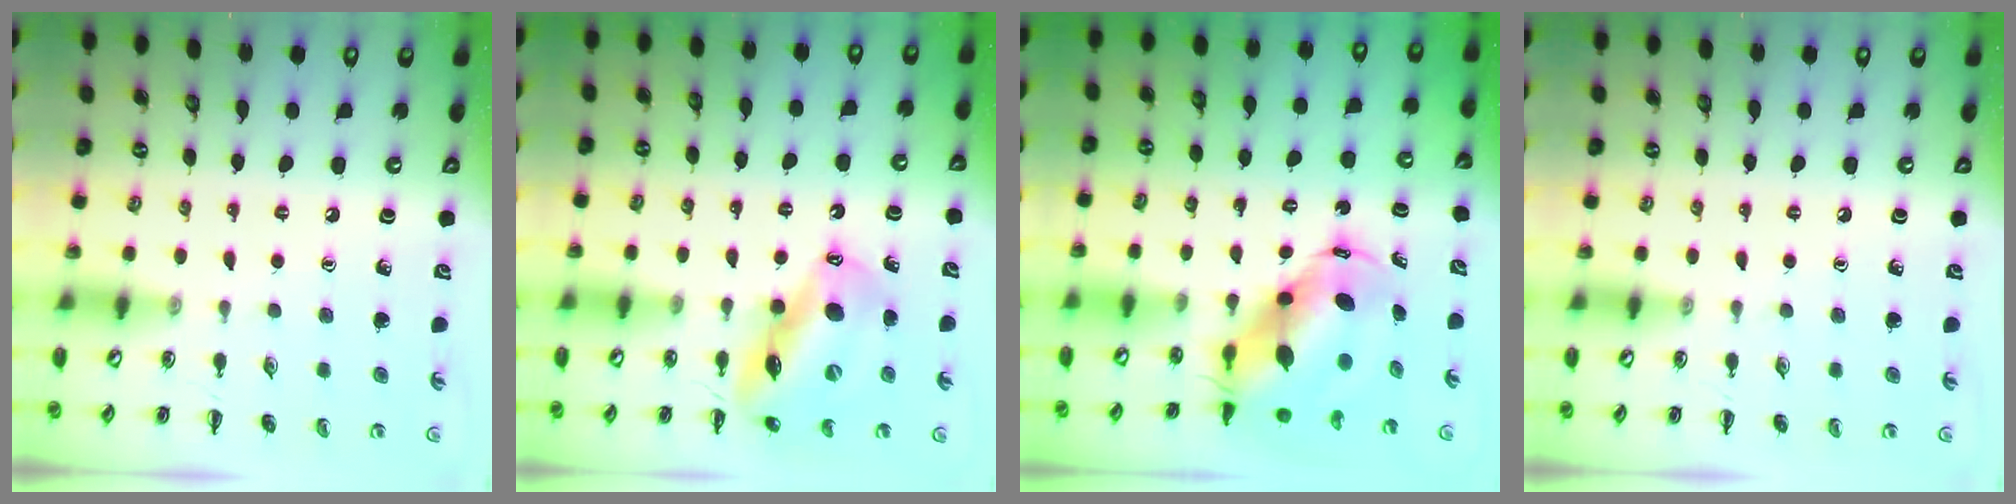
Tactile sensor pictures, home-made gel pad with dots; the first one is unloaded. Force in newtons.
{"total": 14.8, "press": 14.2, "slide": 4.2}
{"total": 8.6, "press": 8.2, "slide": 2.4}
{"total": 0.0}